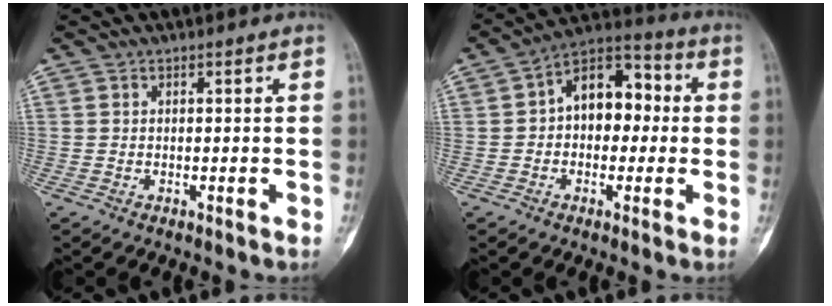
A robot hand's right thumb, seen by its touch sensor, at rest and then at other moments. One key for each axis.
{"total": 11.9, "fx": 0.6, "fy": 8.0, "fz": 8.8, "tx": -0.092, "ty": 0.039, "tz": -0.005}